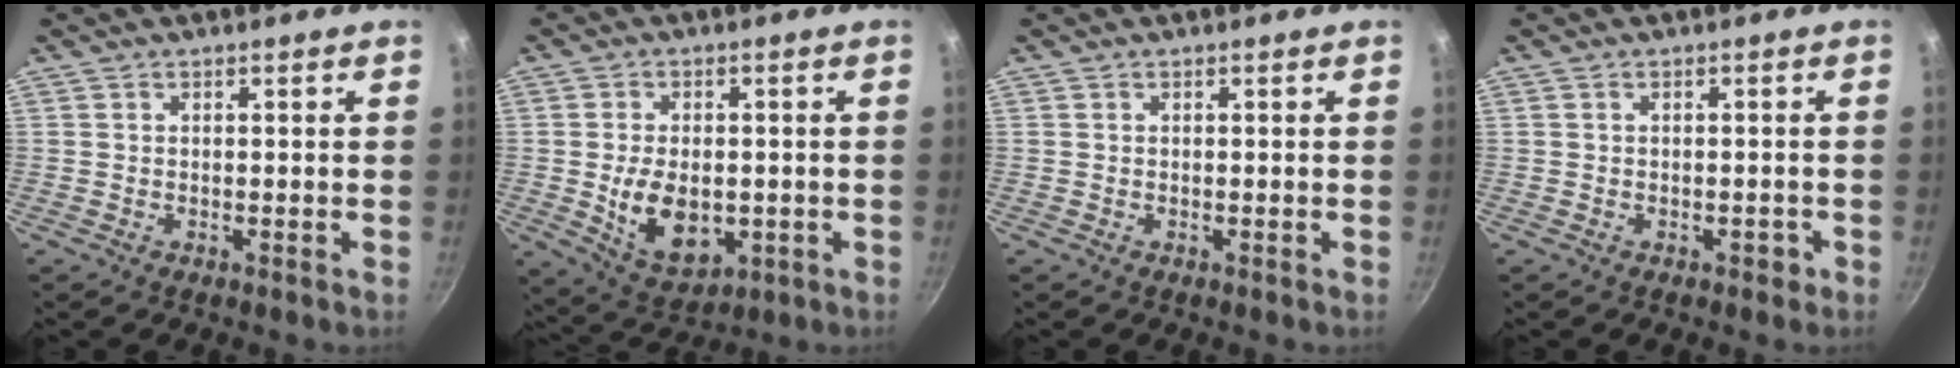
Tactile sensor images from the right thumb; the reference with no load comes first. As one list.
[{"total": 10.9, "force": [-1.4, 7.0, 8.2], "torque": [-0.122, -0.007, -0.004]}, {"total": 0.0}, {"total": 1.5, "force": [-0.7, 1.0, 0.9], "torque": [0.003, 0.017, -0.002]}]